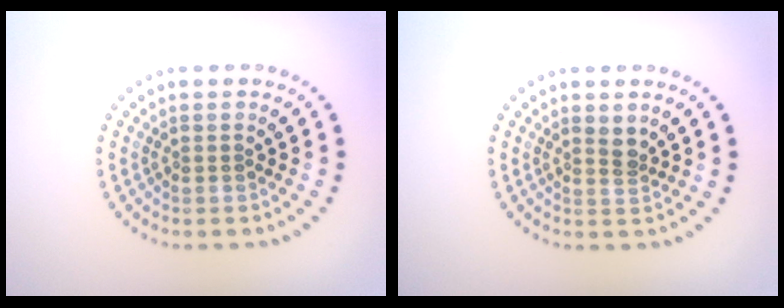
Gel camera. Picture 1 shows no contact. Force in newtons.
{"total": 1.4, "press": 1.2, "slide": 0.9}